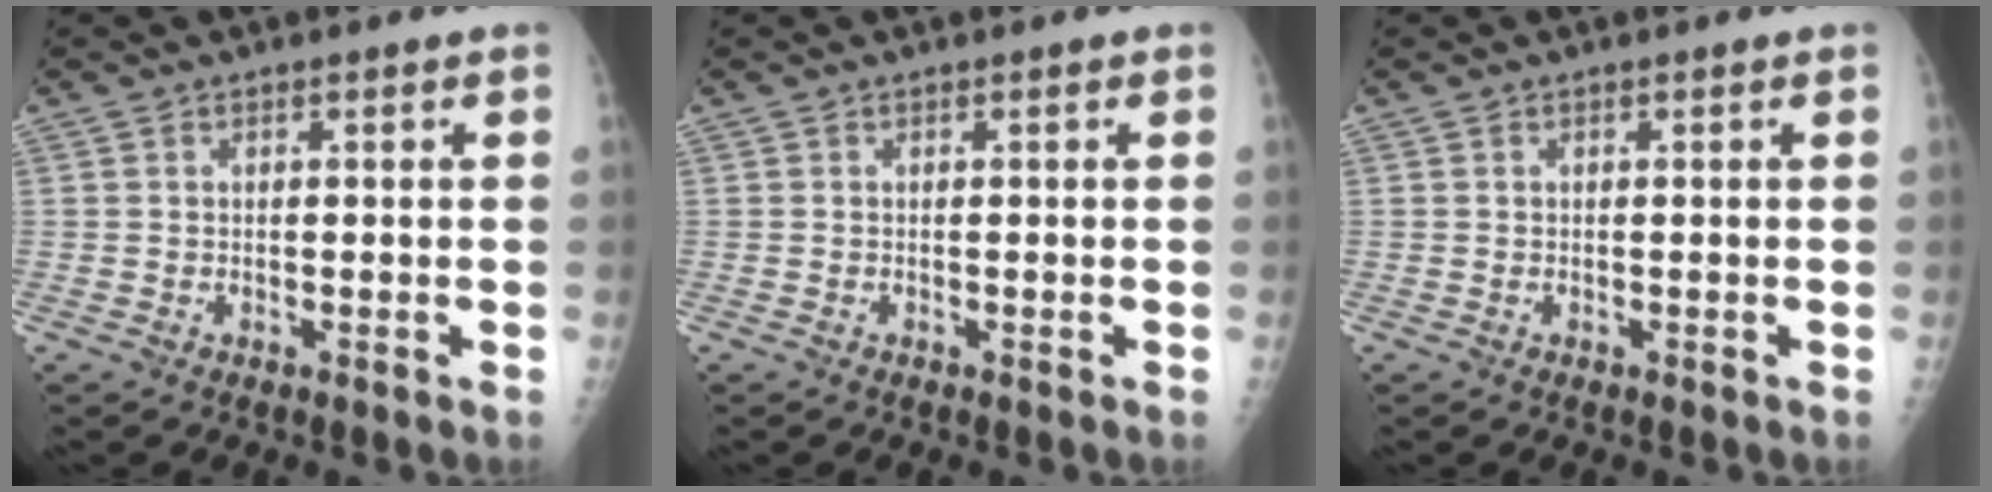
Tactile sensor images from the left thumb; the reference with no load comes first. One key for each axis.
{"total": 0.0}
{"total": 0.0}